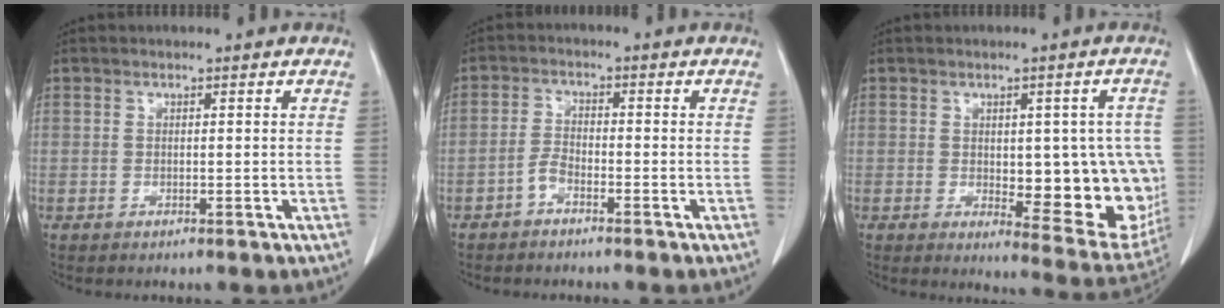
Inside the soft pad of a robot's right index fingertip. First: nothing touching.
{"total": 2.2, "force": [-1.6, 0.7, 1.4], "torque": [-0.029, 0.003, -0.032]}
{"total": 14.9, "force": [-1.1, 5.9, 13.6], "torque": [-0.140, -0.001, 0.006]}